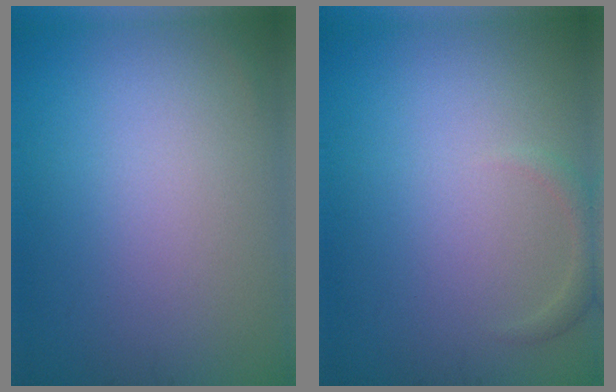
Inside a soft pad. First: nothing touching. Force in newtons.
{"total": 1.2, "press": 1.2, "slide": 0.2}